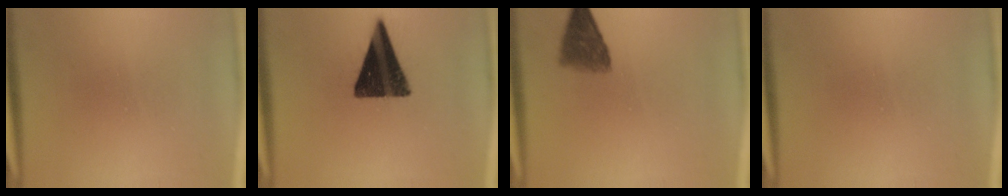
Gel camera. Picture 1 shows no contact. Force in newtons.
{"total": 15.1}
{"total": 5.5}
{"total": 0.0}